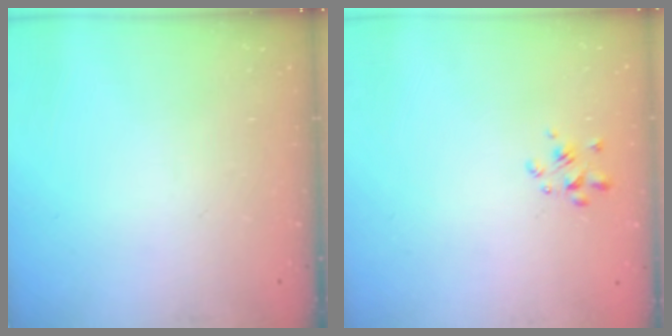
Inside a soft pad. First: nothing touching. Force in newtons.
{"total": 2.6, "press": 2.4, "slide": 1.0}